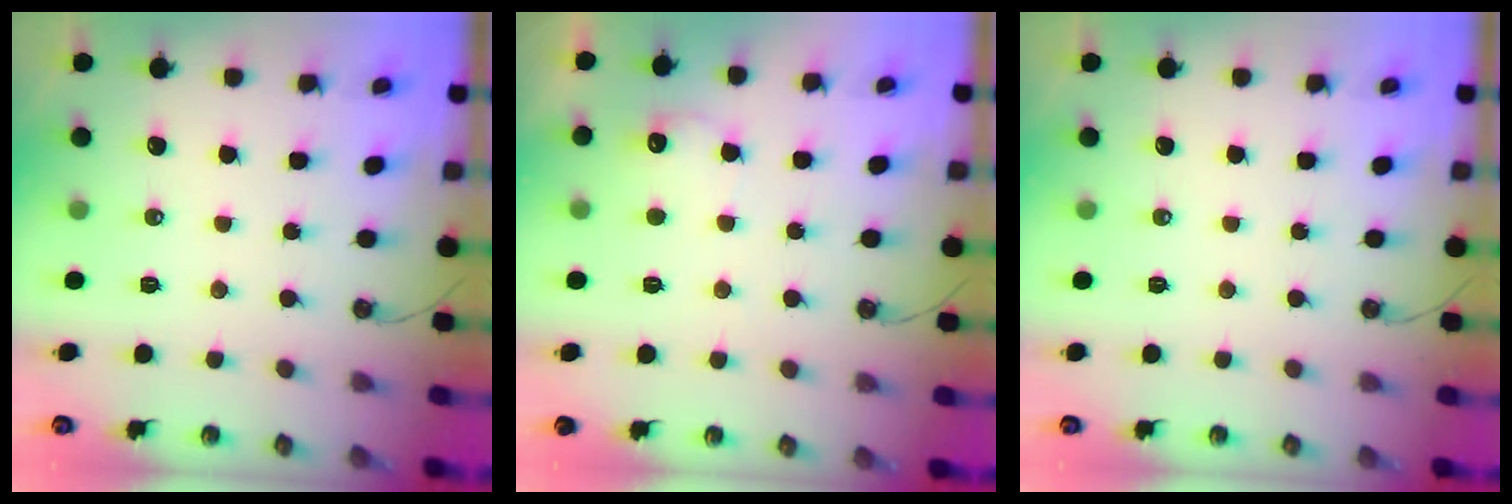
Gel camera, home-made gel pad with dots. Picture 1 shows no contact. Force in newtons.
{"total": 6.9, "press": 6.8, "slide": 1.3}
{"total": 0.0}